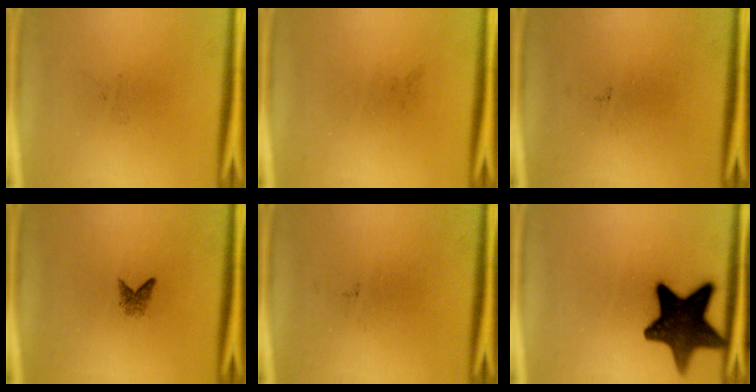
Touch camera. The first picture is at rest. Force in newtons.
{"total": 0.0}
{"total": 0.0}
{"total": 1.3}
{"total": 0.0}
{"total": 14.8}